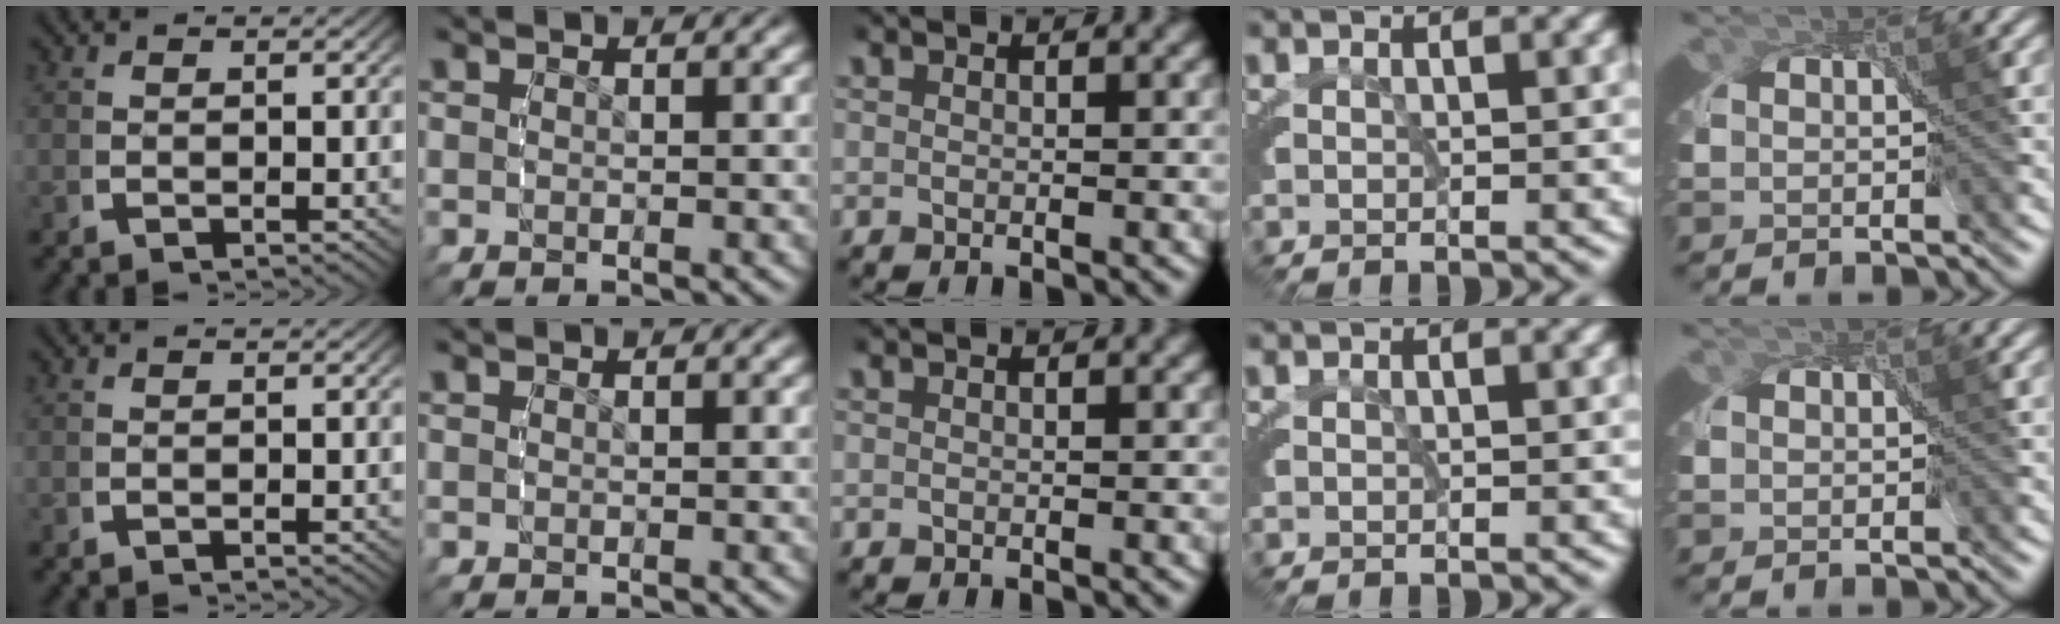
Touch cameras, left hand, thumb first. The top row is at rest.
{}